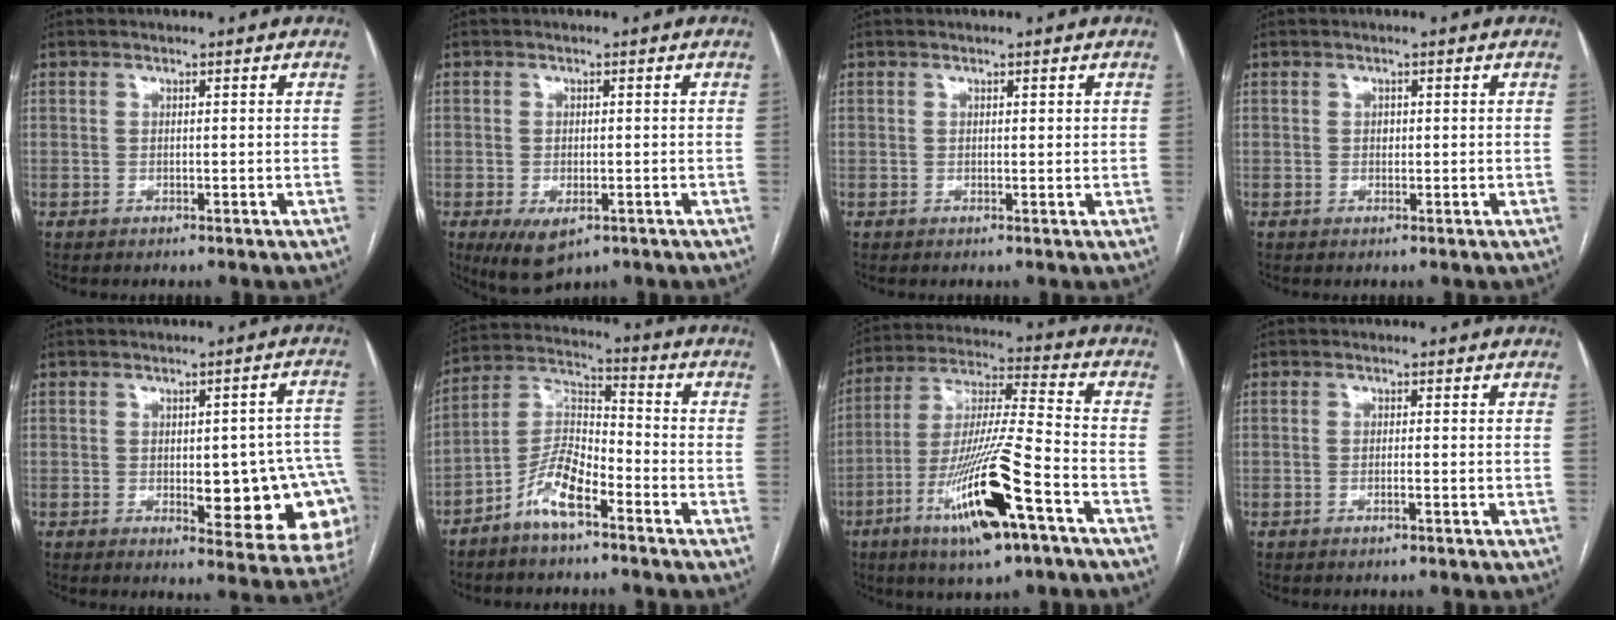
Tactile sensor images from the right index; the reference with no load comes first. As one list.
[{"total": 5.5, "force": [-2.6, 2.7, 4.0], "torque": [-0.070, -0.010, -0.031]}, {"total": 0.6, "force": [0.3, 0.3, 0.4], "torque": [-0.004, 0.000, 0.003]}, {"total": 0.7, "force": [0.1, 0.6, 0.4], "torque": [-0.004, 0.002, 0.000]}, {"total": 15.7, "force": [-3.2, 5.4, 14.4], "torque": [-0.094, 0.024, -0.022]}, {"total": 8.7, "force": [-5.3, 2.7, 6.3], "torque": [-0.132, 0.013, -0.105]}, {"total": 18.2, "force": [-8.6, 1.6, 16.0], "torque": [-0.314, -0.022, -0.151]}, {"total": 0.9, "force": [-0.5, -0.1, 0.8], "torque": [-0.017, 0.000, -0.007]}]